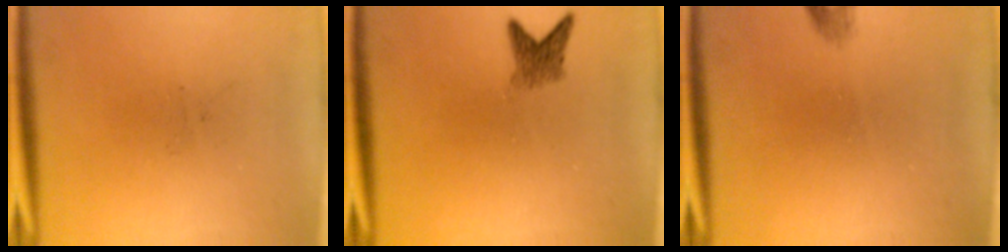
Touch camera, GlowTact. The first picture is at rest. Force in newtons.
{"total": 2.4}
{"total": 1.0}